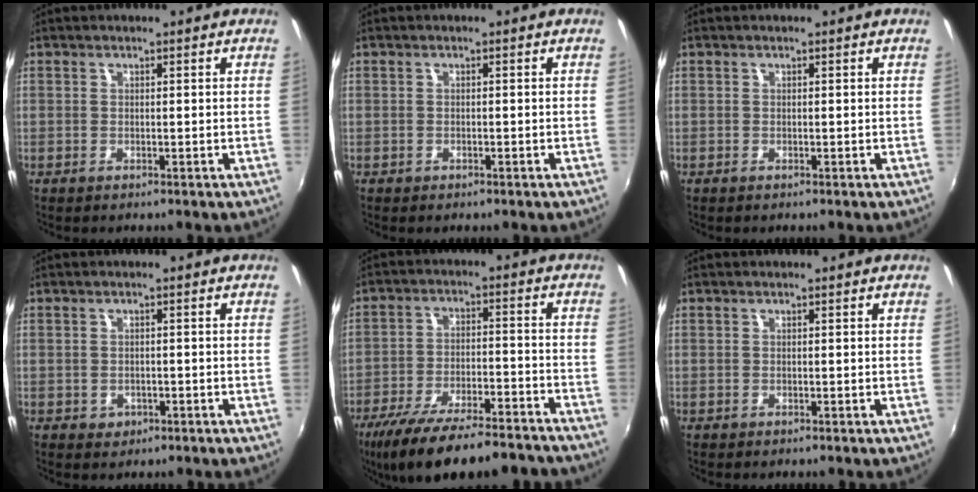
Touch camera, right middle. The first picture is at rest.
{"total": 0.7, "force": [-0.5, 0.4, 0.2], "torque": [-0.006, -0.002, -0.008]}
{"total": 0.0}
{"total": 2.4, "force": [-0.8, 2.0, 0.9], "torque": [-0.020, -0.002, -0.008]}
{"total": 22.4, "force": [-18.5, 4.9, 11.6], "torque": [-0.213, -0.039, -0.272]}
{"total": 0.0}